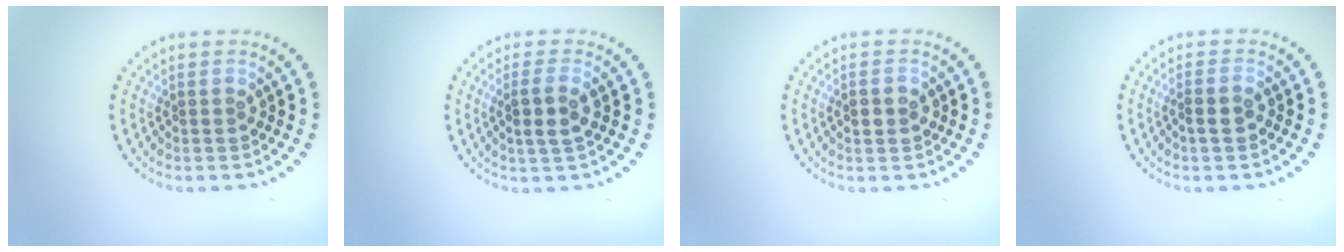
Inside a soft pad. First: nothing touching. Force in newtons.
{"total": 2.4, "press": 2.1, "slide": 1.0}
{"total": 2.0, "press": 2.0, "slide": 0.1}
{"total": 1.4, "press": 1.2, "slide": 0.6}